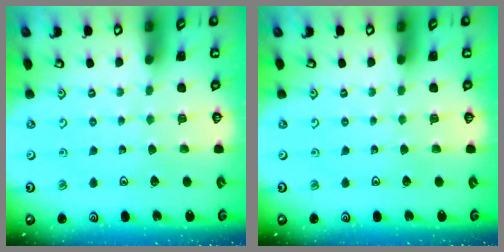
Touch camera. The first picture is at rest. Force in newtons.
{"total": 0.0}